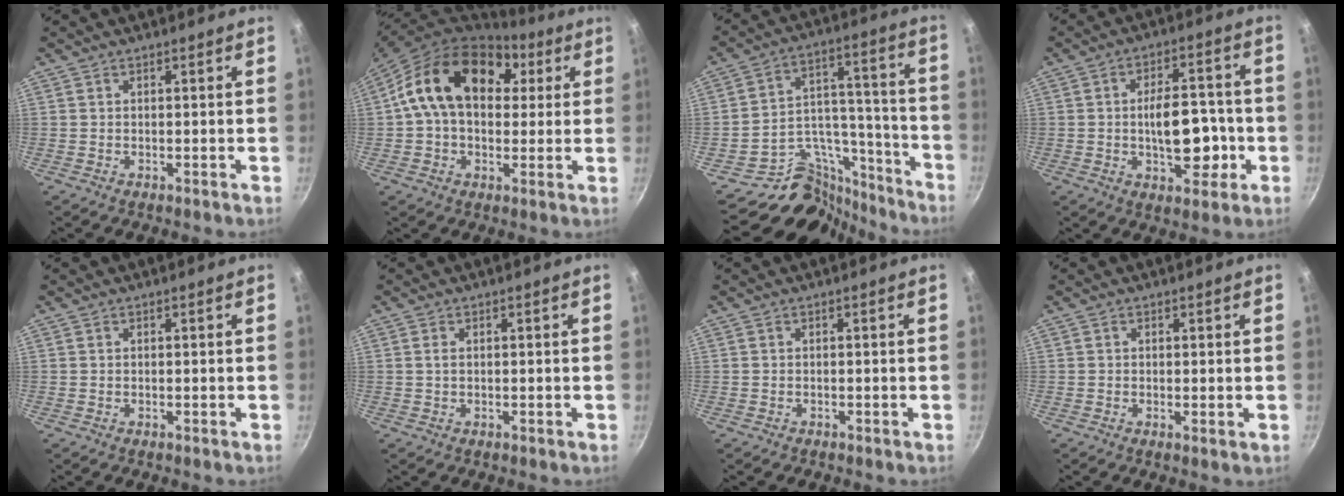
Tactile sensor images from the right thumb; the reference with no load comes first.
{"total": 19.3, "force": [5.0, 13.3, 13.0], "torque": [-0.188, 0.018, 0.068]}
{"total": 17.4, "force": [-13.1, 10.3, 4.9], "torque": [-0.016, 0.128, -0.205]}
{"total": 12.4, "force": [-2.2, 6.7, 10.3], "torque": [-0.115, 0.022, -0.028]}
{"total": 0.0}
{"total": 0.8, "force": [0.1, 0.5, 0.7], "torque": [-0.013, 0.001, 0.001]}
{"total": 0.0}
{"total": 0.5, "force": [0.2, 0.2, 0.5], "torque": [-0.008, -0.005, 0.000]}